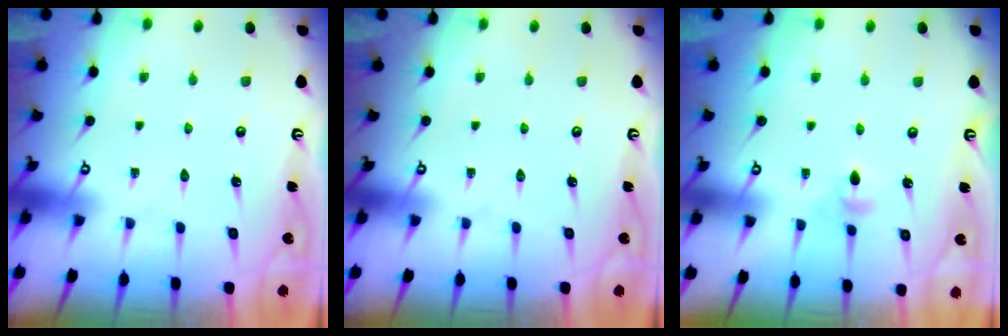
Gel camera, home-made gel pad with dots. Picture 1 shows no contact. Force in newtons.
{"total": 0.0}
{"total": 3.6, "press": 3.5, "slide": 0.8}